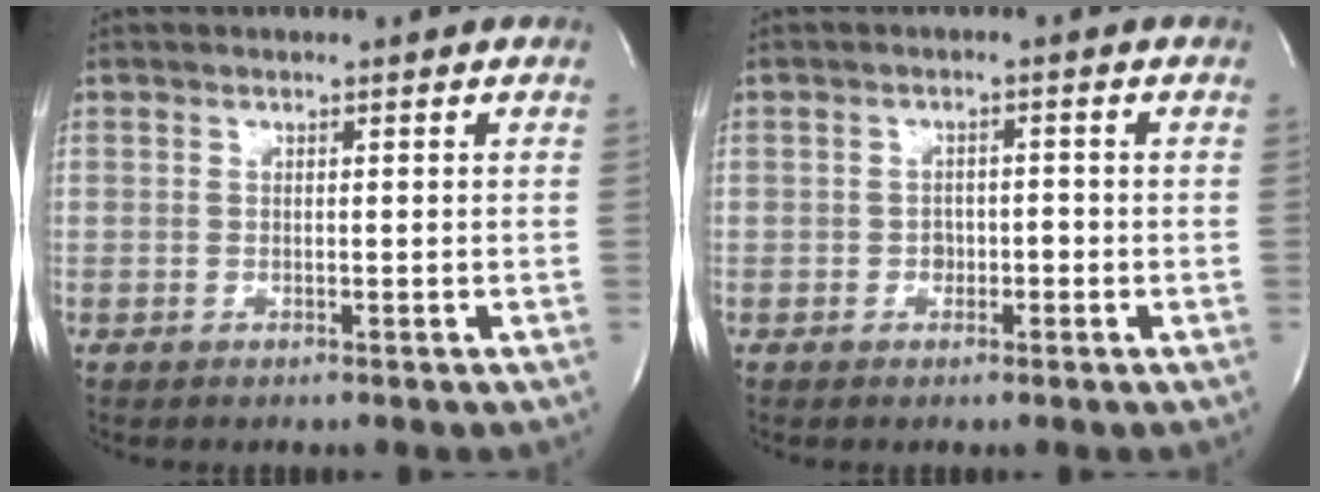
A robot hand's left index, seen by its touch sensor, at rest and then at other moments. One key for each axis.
{"total": 1.7, "fx": -0.7, "fy": 1.3, "fz": 0.9, "tx": -0.007, "ty": 0.008, "tz": -0.010}